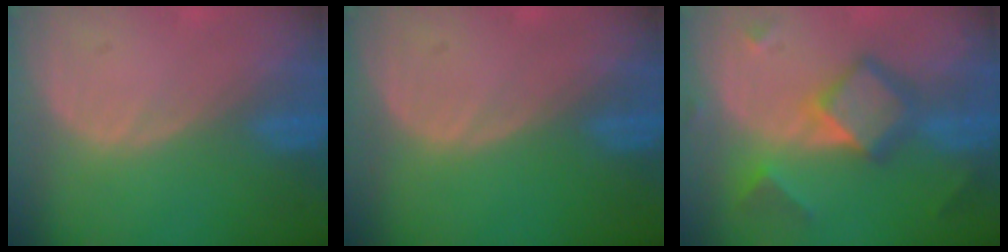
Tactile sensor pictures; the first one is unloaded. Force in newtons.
{"total": 0.0}
{"total": 7.4, "press": 7.4, "slide": 0.5}